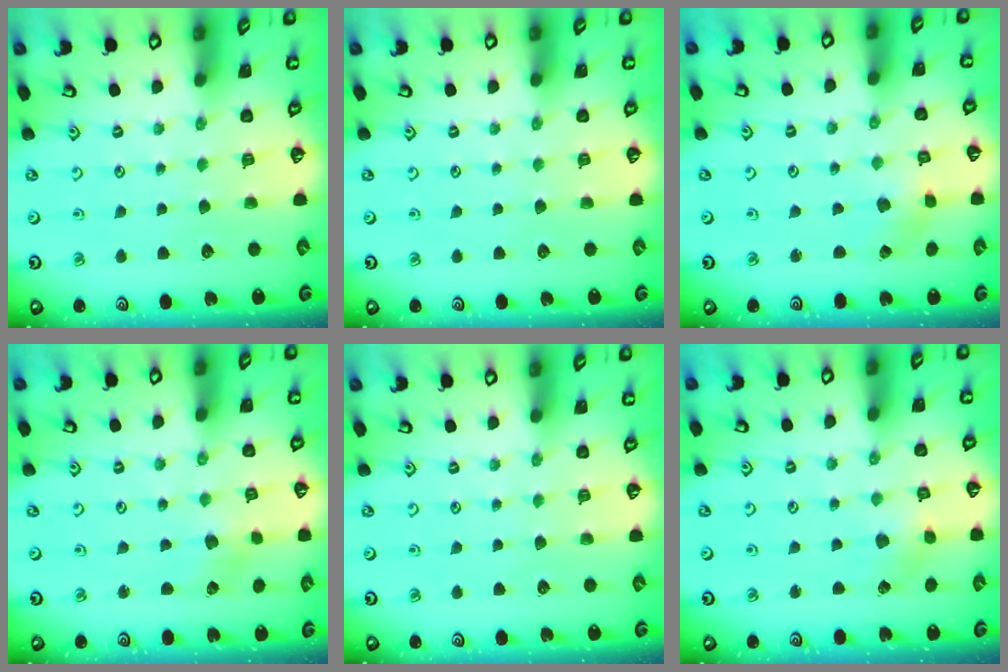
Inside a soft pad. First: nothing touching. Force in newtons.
{"total": 0.0}
{"total": 0.0}
{"total": 3.8, "press": 3.8, "slide": 0.6}
{"total": 0.0}
{"total": 2.7, "press": 2.6, "slide": 0.3}